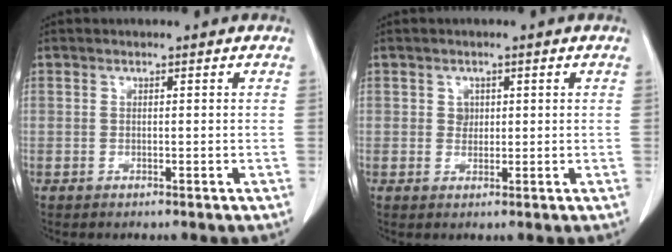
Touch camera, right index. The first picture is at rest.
{"total": 1.6, "force": [0.5, 1.4, 0.6], "torque": [-0.006, -0.002, 0.007]}